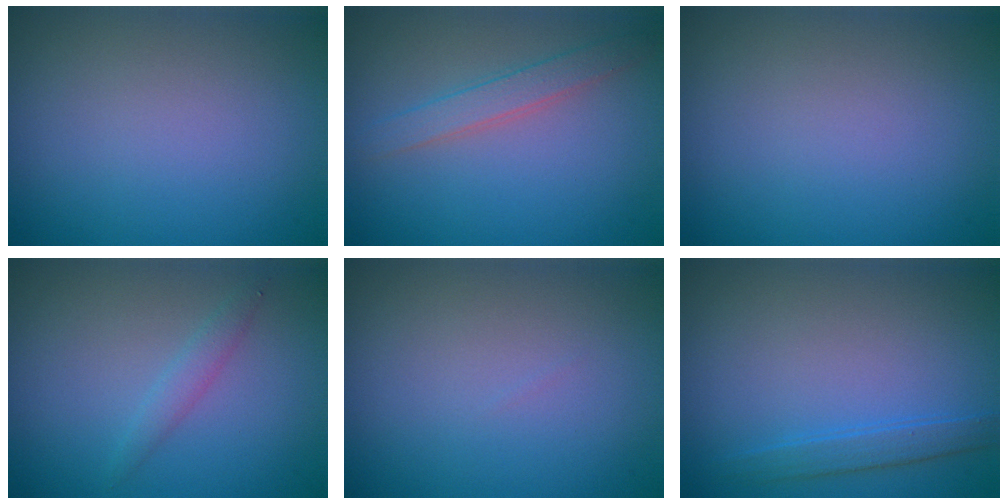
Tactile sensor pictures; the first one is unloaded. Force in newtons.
{"total": 2.1, "press": 2.1, "slide": 0.0}
{"total": 0.0}
{"total": 1.2, "press": 1.2, "slide": 0.1}
{"total": 0.0}
{"total": 1.7, "press": 1.7, "slide": 0.1}